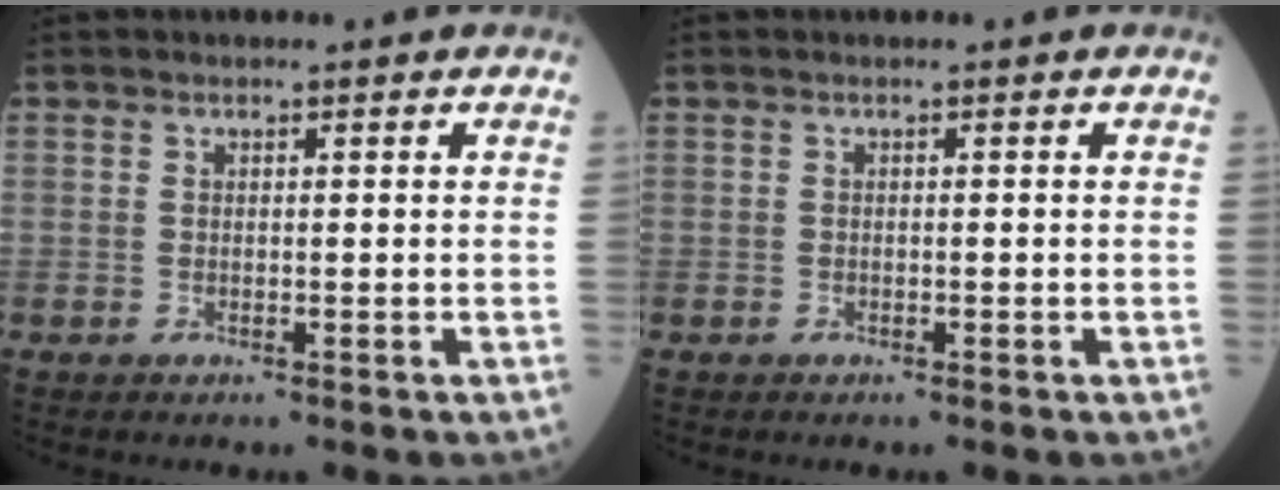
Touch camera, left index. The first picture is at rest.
{"total": 0.0}